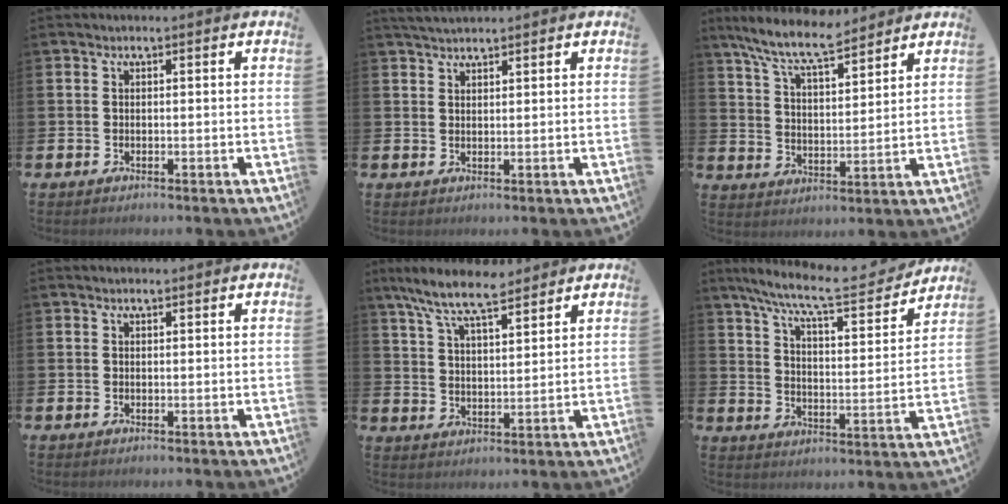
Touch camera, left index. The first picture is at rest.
{"total": 2.4, "force": [2.3, 0.4, 0.6], "torque": [-0.012, -0.004, 0.043]}
{"total": 8.9, "force": [7.9, 1.5, 3.7], "torque": [-0.102, -0.035, 0.144]}
{"total": 0.6, "force": [0.5, 0.2, 0.3], "torque": [-0.004, 0.002, 0.008]}
{"total": 8.7, "force": [7.7, 1.8, 3.8], "torque": [-0.102, -0.024, 0.141]}
{"total": 9.4, "force": [8.3, 1.4, 4.4], "torque": [-0.109, -0.048, 0.140]}